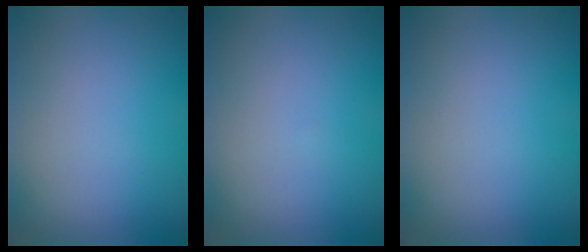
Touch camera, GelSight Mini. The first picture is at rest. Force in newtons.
{"total": 0.0}
{"total": 0.0}